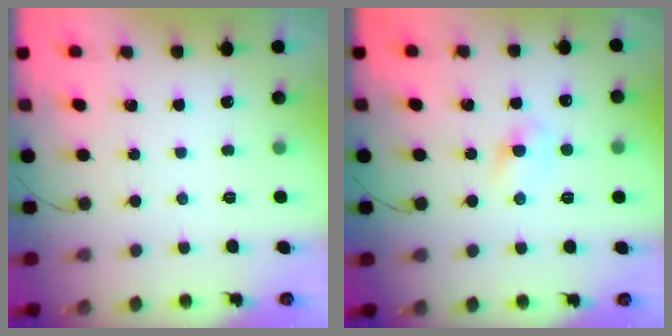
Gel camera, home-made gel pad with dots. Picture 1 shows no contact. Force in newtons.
{"total": 3.0, "press": 2.7, "slide": 1.2}